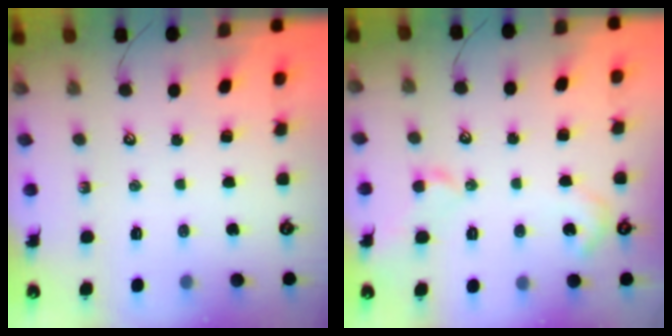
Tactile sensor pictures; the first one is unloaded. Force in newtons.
{"total": 3.7, "press": 3.6, "slide": 0.9}